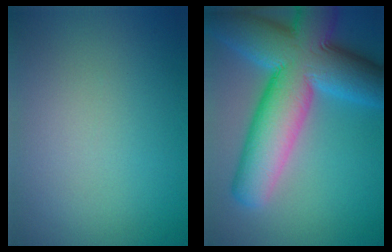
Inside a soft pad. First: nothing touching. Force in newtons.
{"total": 14.3, "press": 14.2, "slide": 0.6}